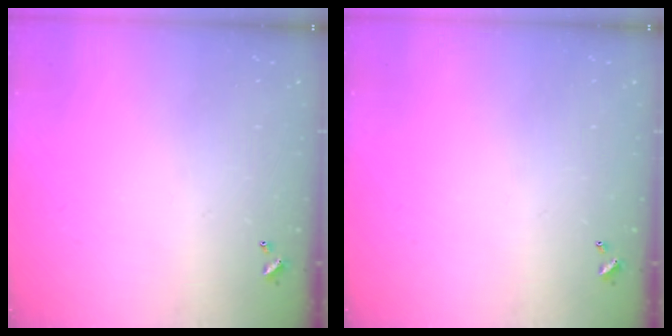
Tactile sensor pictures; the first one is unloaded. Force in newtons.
{"total": 0.0}